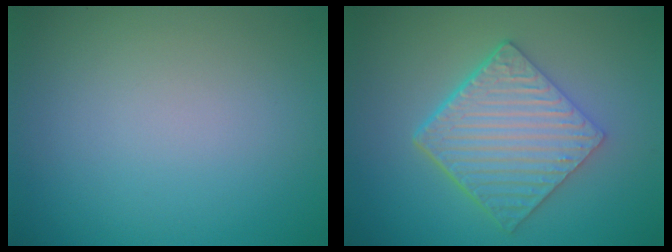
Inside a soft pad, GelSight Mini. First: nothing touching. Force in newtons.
{"total": 6.5, "press": 4.5, "slide": 4.7}